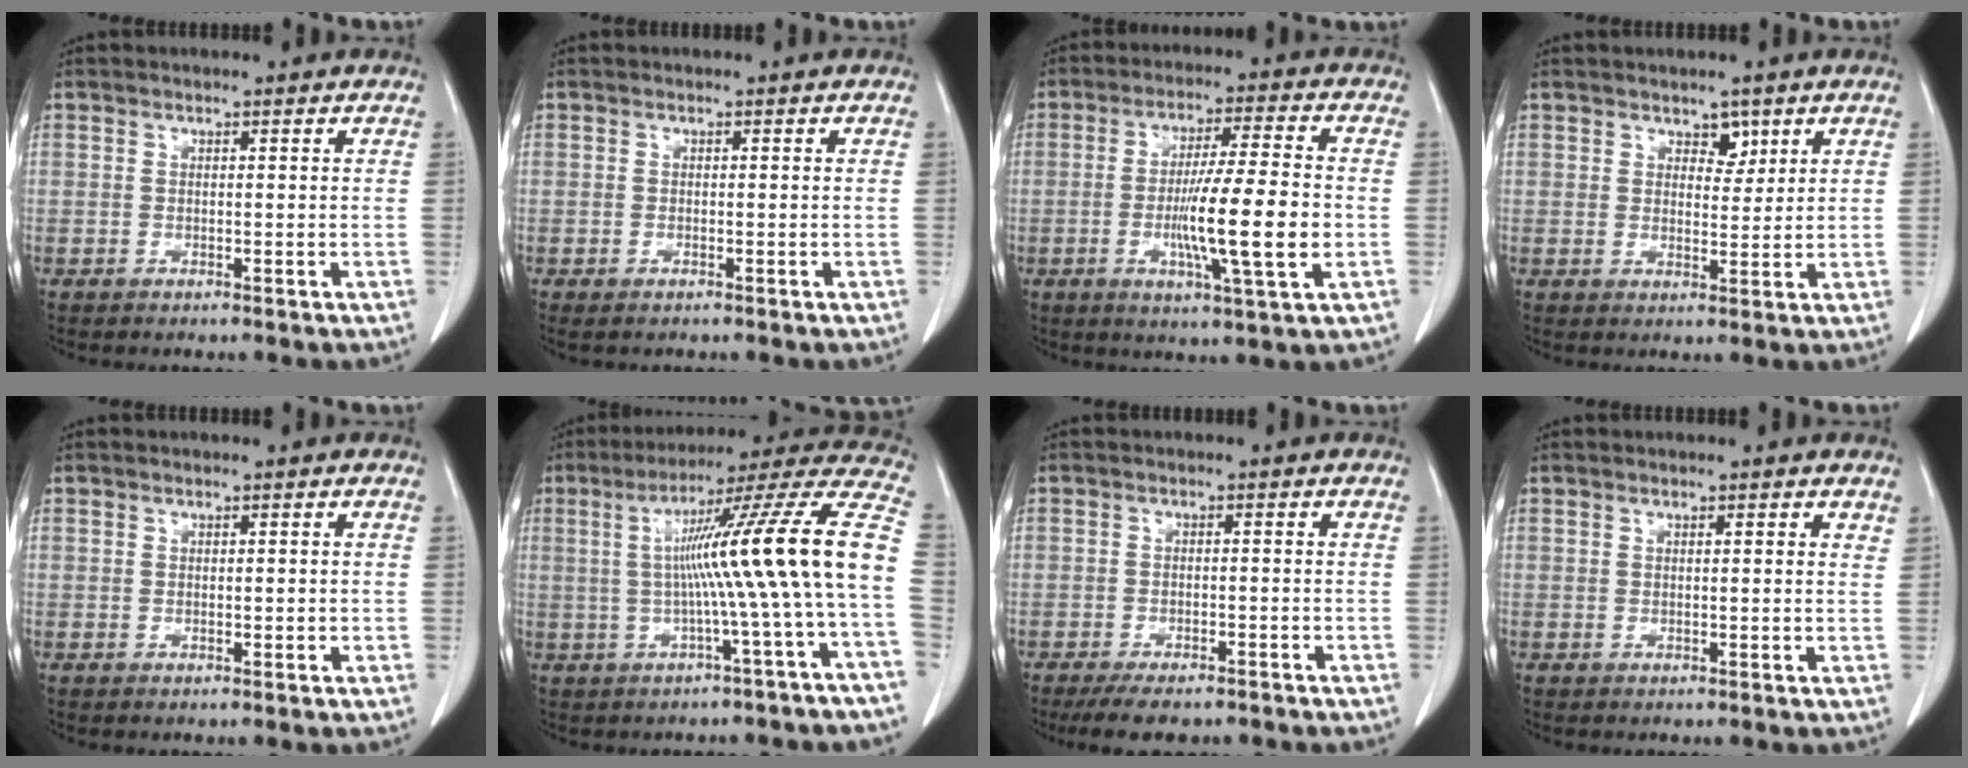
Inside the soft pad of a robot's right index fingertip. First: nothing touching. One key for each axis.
{"total": 0.6, "fx": -0.5, "fy": 0.2, "fz": 0.4, "tx": -0.009, "ty": -0.002, "tz": -0.005}
{"total": 12.4, "fx": -2.4, "fy": 0.1, "fz": 12.1, "tx": -0.205, "ty": -0.010, "tz": -0.045}
{"total": 2.9, "fx": 1.9, "fy": 1.7, "fz": 1.4, "tx": -0.014, "ty": -0.001, "tz": 0.032}
{"total": 0.6, "fx": 0.1, "fy": 0.4, "fz": 0.4, "tx": -0.004, "ty": 0.000, "tz": 0.003}
{"total": 17.8, "fx": -0.6, "fy": -2.0, "fz": 17.7, "tx": -0.240, "ty": 0.030, "tz": -0.018}
{"total": 5.5, "fx": -4.4, "fy": 2.2, "fz": 2.4, "tx": -0.031, "ty": -0.005, "tz": -0.065}
{"total": 1.8, "fx": 1.4, "fy": 0.3, "fz": 1.1, "tx": -0.014, "ty": 0.001, "tz": 0.016}